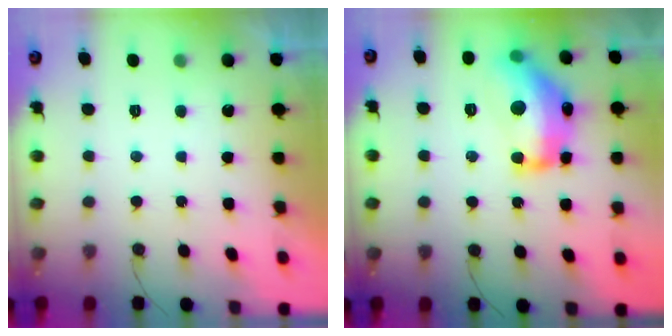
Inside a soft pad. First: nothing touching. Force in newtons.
{"total": 19.0, "press": 19.0, "slide": 1.2}